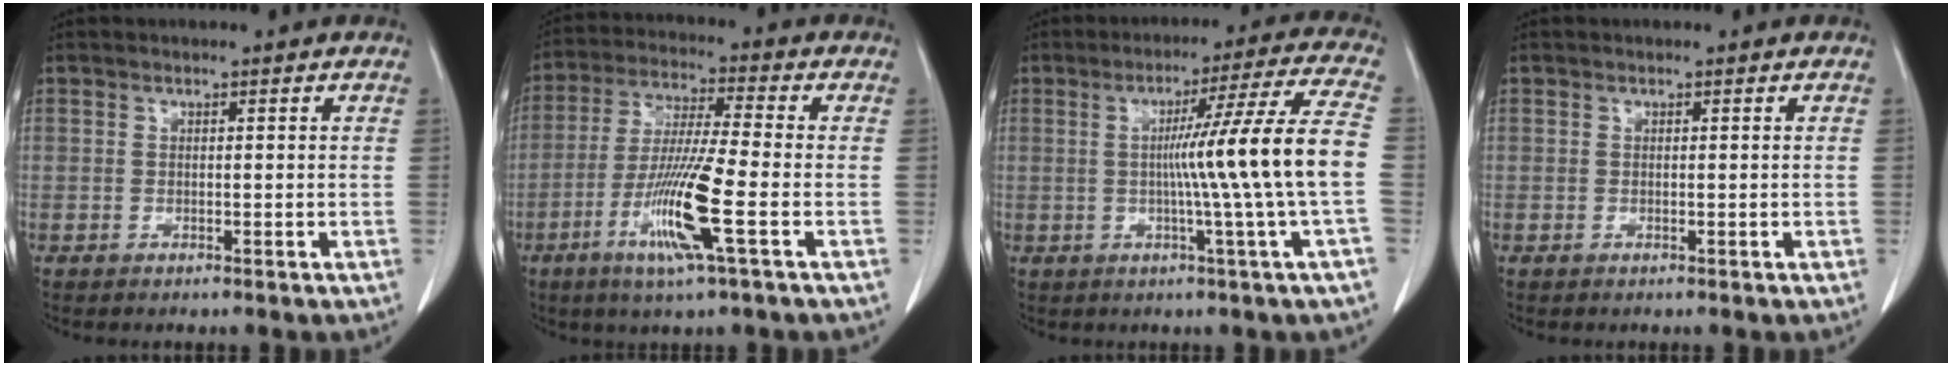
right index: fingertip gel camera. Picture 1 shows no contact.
{"total": 12.2, "force": [-4.3, -0.3, 11.4], "torque": [-0.226, -0.019, -0.087]}
{"total": 13.9, "force": [-1.0, -3.1, 13.5], "torque": [-0.196, 0.000, -0.016]}
{"total": 0.0}